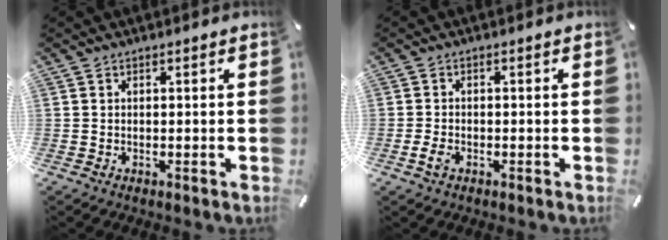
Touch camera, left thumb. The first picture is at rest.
{"total": 2.2, "force": [-1.0, 1.2, 1.6], "torque": [-0.042, -0.002, -0.021]}